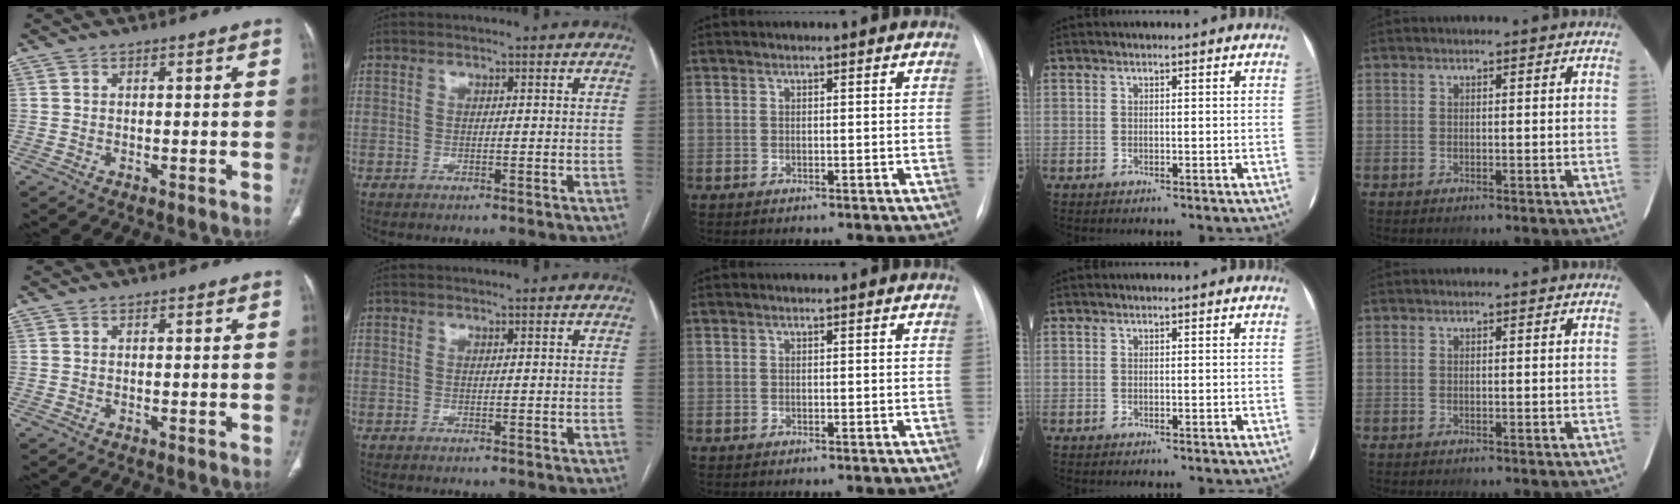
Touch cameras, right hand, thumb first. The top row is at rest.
{}